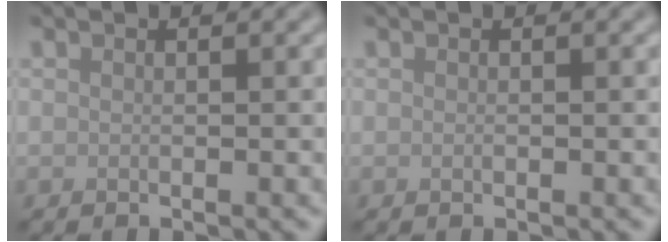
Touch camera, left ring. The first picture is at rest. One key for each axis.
{"total": 0.0}